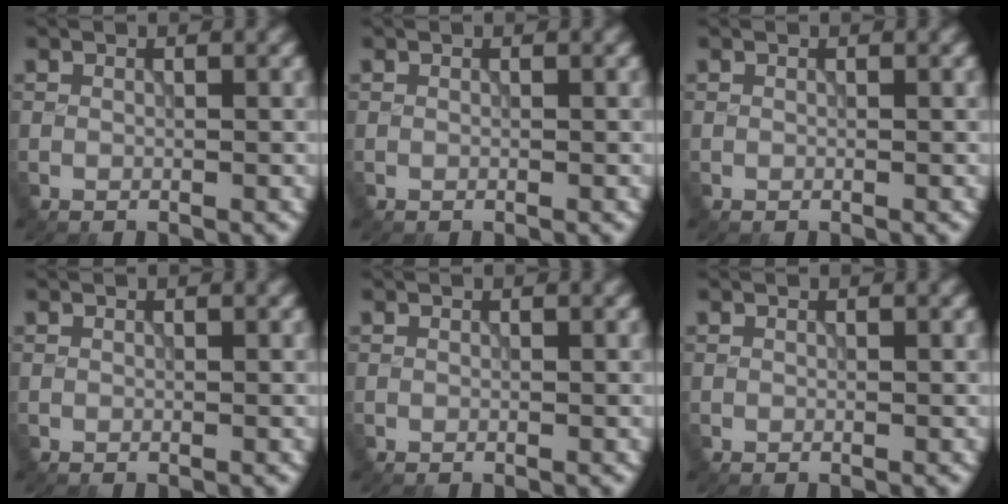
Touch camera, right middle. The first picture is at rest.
{"total": 0.0}
{"total": 0.0}
{"total": 0.0}
{"total": 0.0}
{"total": 0.0}